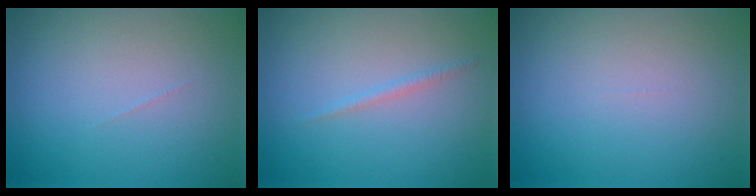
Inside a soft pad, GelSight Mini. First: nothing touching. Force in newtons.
{"total": 0.8, "press": 0.8, "slide": 0.1}
{"total": 0.0}